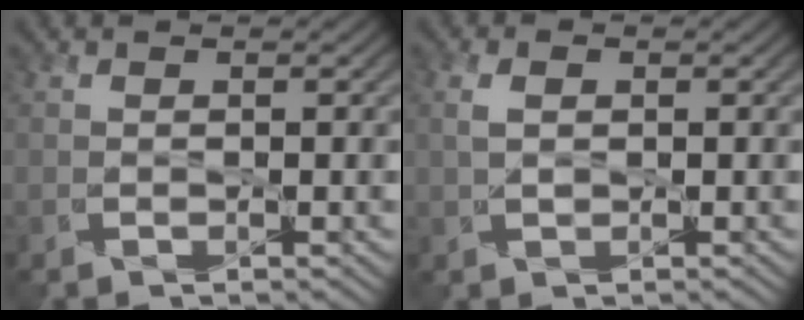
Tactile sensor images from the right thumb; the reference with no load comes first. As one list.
[{"total": 1.4, "force": [0.7, 1.0, 0.7], "torque": [-0.015, 0.003, 0.013]}]